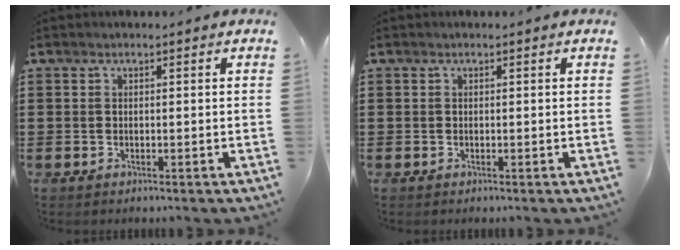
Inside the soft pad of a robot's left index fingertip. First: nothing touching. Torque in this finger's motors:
{"motor_torque": [0.04, 0.15, 0.06, 0.00]}